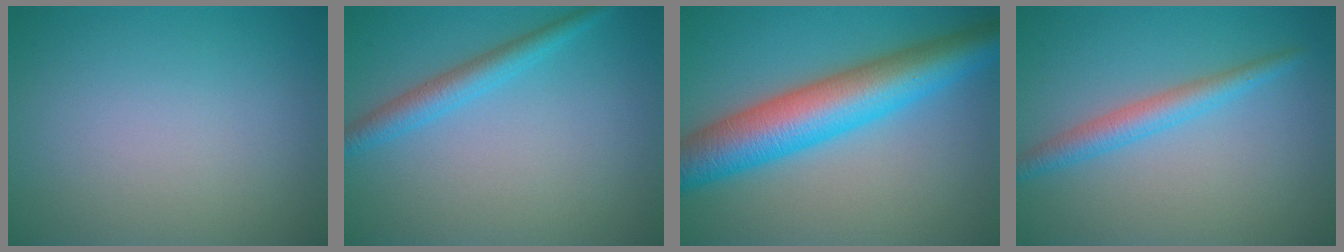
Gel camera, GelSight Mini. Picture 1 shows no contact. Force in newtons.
{"total": 2.7, "press": 2.7, "slide": 0.2}
{"total": 9.5, "press": 9.5, "slide": 0.1}
{"total": 2.7, "press": 2.7, "slide": 0.1}